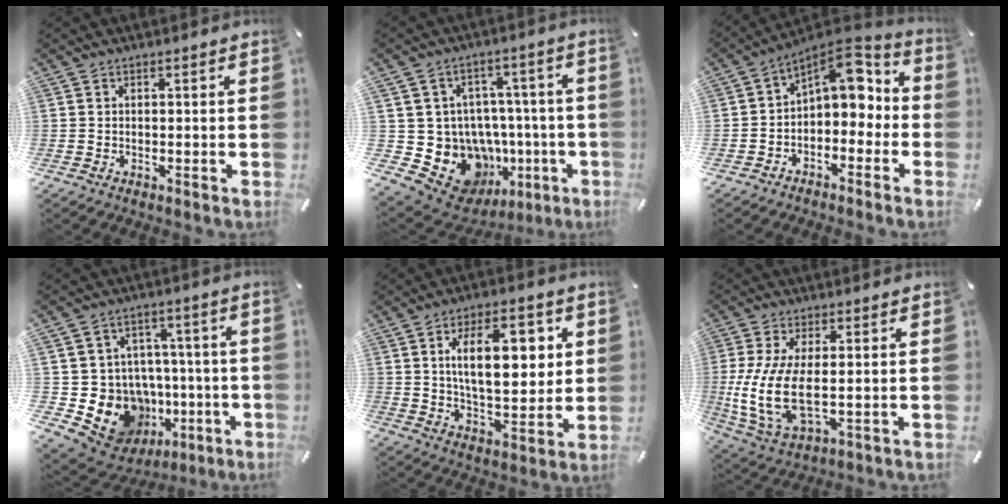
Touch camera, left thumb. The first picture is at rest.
{"total": 15.0, "force": [-5.2, 12.5, 6.3], "torque": [-0.102, 0.013, -0.057]}
{"total": 7.9, "force": [3.6, 5.3, 4.5], "torque": [-0.051, -0.042, 0.060]}
{"total": 14.5, "force": [-4.5, 12.6, 5.5], "torque": [-0.087, 0.018, -0.044]}
{"total": 16.6, "force": [4.6, 8.4, 13.5], "torque": [-0.205, 0.002, 0.070]}
{"total": 12.7, "force": [0.2, 5.6, 11.4], "torque": [-0.262, -0.023, 0.005]}